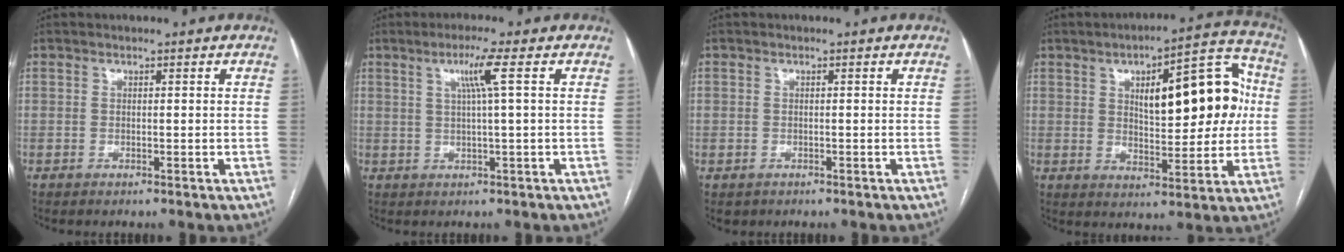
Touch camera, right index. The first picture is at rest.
{"total": 4.4, "force": [1.5, -1.0, 4.0], "torque": [-0.080, 0.003, 0.029]}
{"total": 1.6, "force": [-0.6, 1.5, 0.1], "torque": [-0.005, 0.005, -0.003]}
{"total": 16.4, "force": [3.0, 5.9, 15.0], "torque": [-0.196, 0.038, 0.049]}